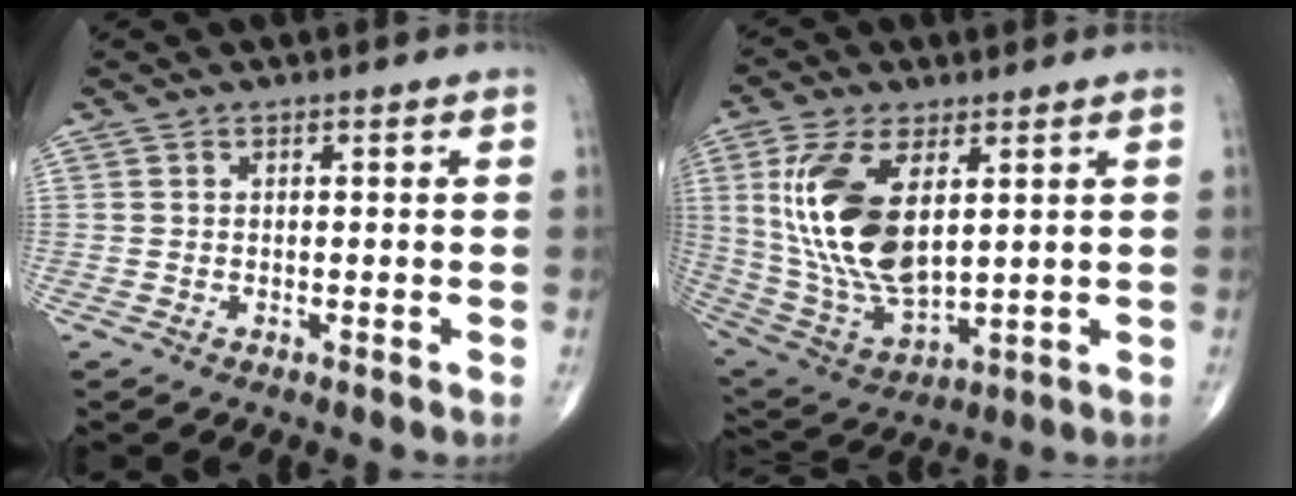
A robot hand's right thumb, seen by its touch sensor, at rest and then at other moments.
{"total": 18.2, "force": [4.2, 8.9, 15.3], "torque": [-0.306, -0.023, 0.093]}